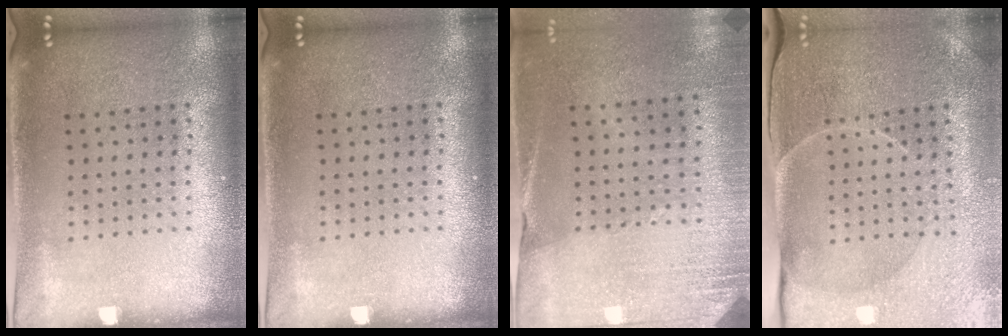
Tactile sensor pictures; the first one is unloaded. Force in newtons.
{"total": 0.0}
{"total": 2.6, "press": 2.5, "slide": 0.8}
{"total": 3.6, "press": 3.6, "slide": 0.5}